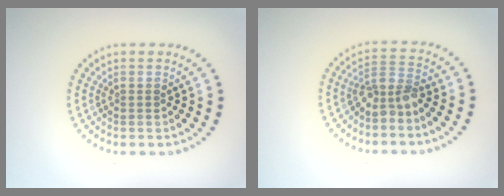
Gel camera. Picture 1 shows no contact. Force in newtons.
{"total": 2.5, "press": 1.9, "slide": 1.6}